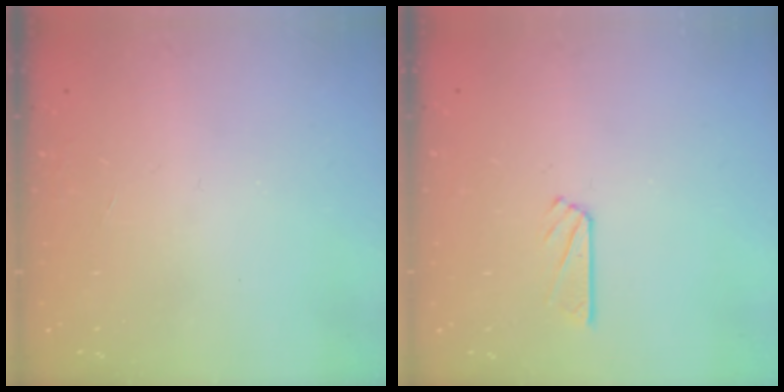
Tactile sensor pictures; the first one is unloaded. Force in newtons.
{"total": 3.5, "press": 3.5, "slide": 0.3}